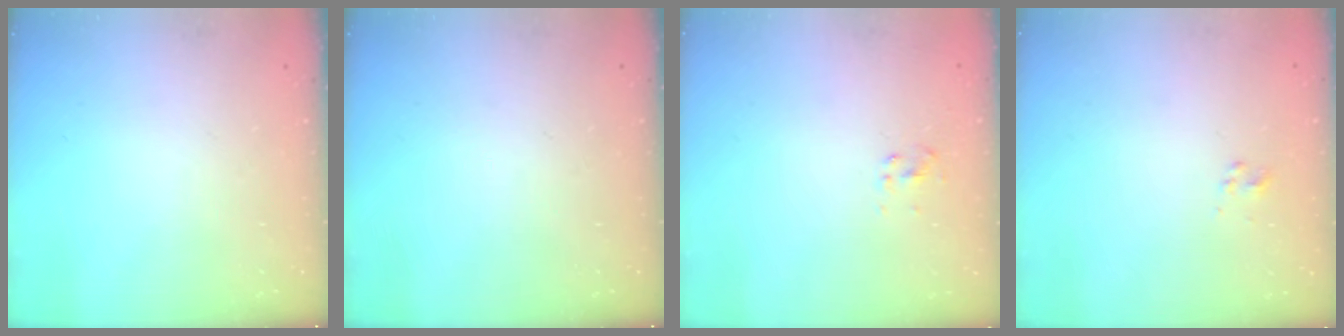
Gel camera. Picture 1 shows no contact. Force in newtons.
{"total": 0.0}
{"total": 2.6, "press": 2.4, "slide": 0.8}
{"total": 2.3, "press": 2.1, "slide": 0.8}